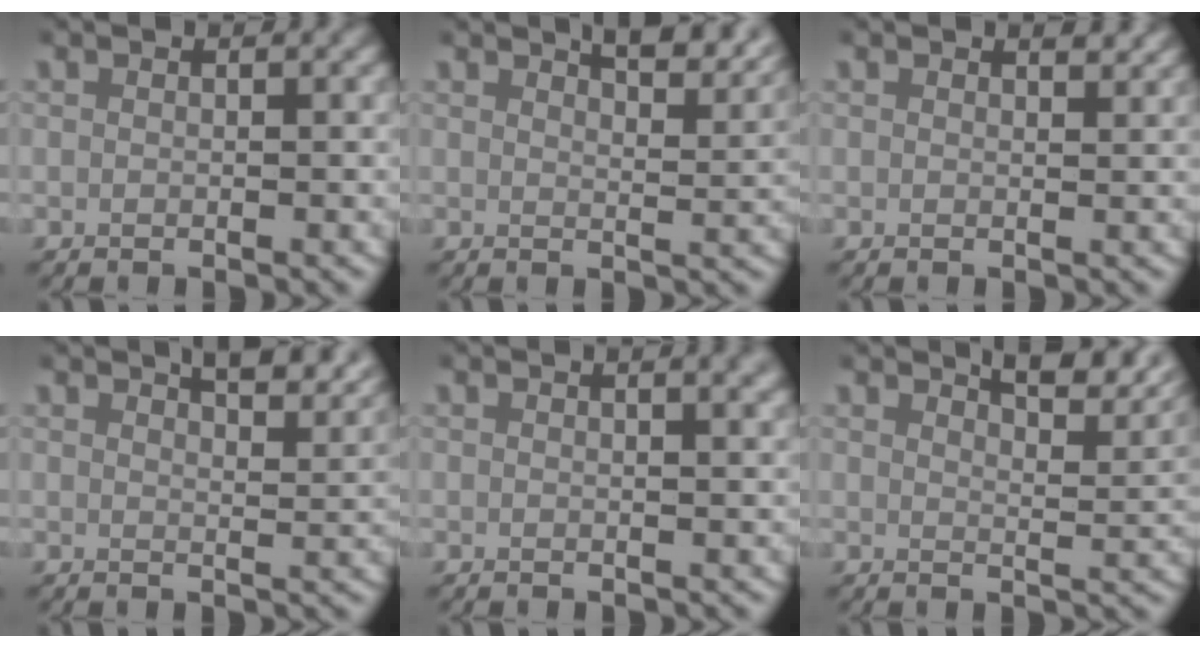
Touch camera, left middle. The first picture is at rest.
{"total": 5.6, "force": [4.6, 1.1, 3.0], "torque": [-0.036, 0.004, 0.069]}
{"total": 1.0, "force": [1.0, 0.1, 0.3], "torque": [0.003, -0.002, 0.014]}
{"total": 5.1, "force": [4.1, 1.1, 2.8], "torque": [-0.033, 0.003, 0.061]}
{"total": 1.7, "force": [1.1, 0.1, 1.3], "torque": [-0.011, 0.003, 0.014]}
{"total": 6.3, "force": [5.2, 1.2, 3.5], "torque": [-0.042, 0.005, 0.075]}